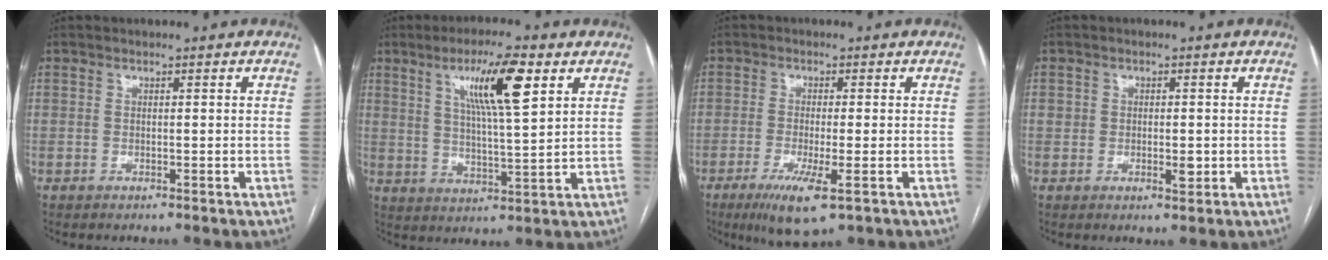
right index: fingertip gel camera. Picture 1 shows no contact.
{"total": 10.8, "force": [5.0, 0.8, 9.6], "torque": [-0.168, 0.005, 0.084]}
{"total": 7.3, "force": [-3.5, 0.8, 6.3], "torque": [-0.118, -0.021, -0.056]}
{"total": 2.8, "force": [-0.2, 1.8, 2.2], "torque": [-0.030, 0.003, 0.003]}